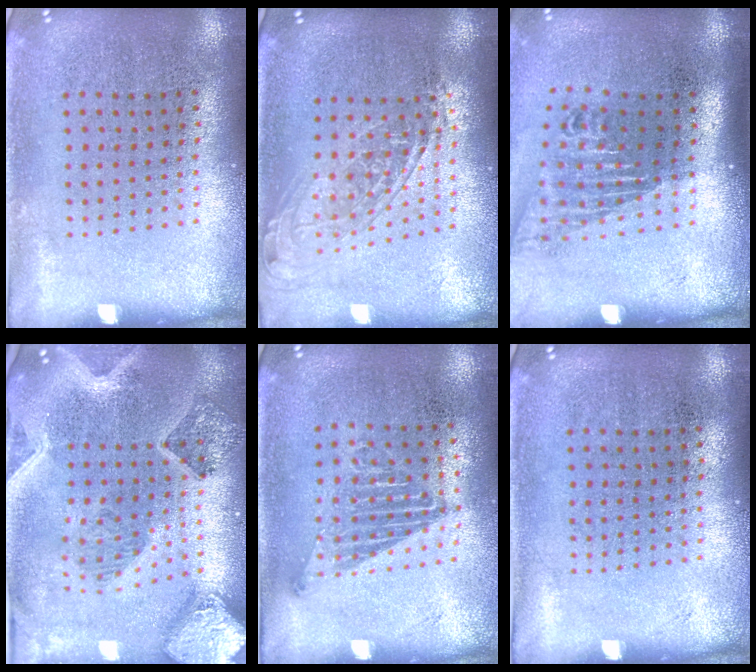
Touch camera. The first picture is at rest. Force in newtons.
{"total": 1.6, "press": 1.3, "slide": 0.9}
{"total": 1.7, "press": 1.3, "slide": 1.2}
{"total": 3.0, "press": 2.6, "slide": 1.5}
{"total": 1.1, "press": 1.0, "slide": 0.4}
{"total": 0.0}